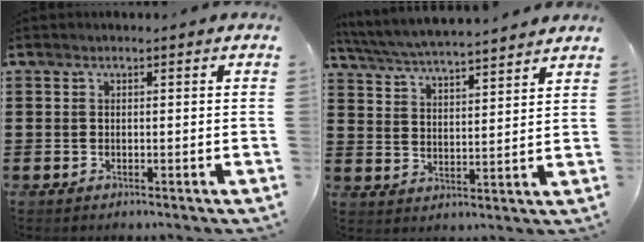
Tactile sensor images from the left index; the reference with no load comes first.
{"total": 5.1, "force": [5.0, -0.4, 1.2], "torque": [-0.047, -0.034, 0.083]}